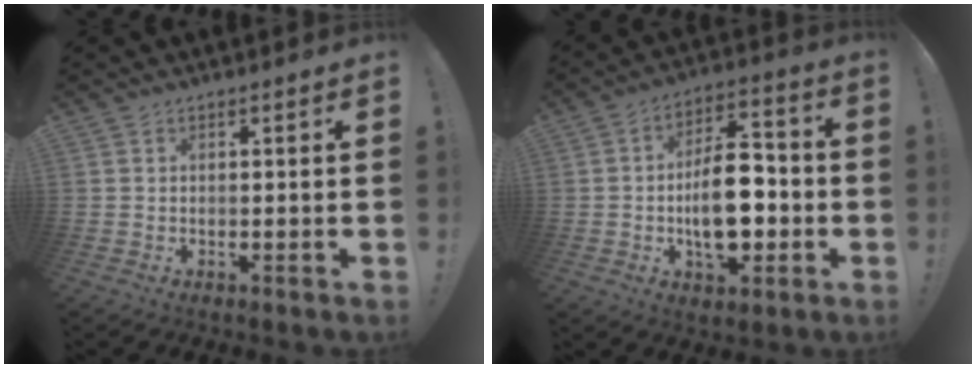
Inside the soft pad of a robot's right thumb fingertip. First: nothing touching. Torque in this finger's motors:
{"motor_torque": [2.60, 2.41, 0.25, -0.04, 0.00]}